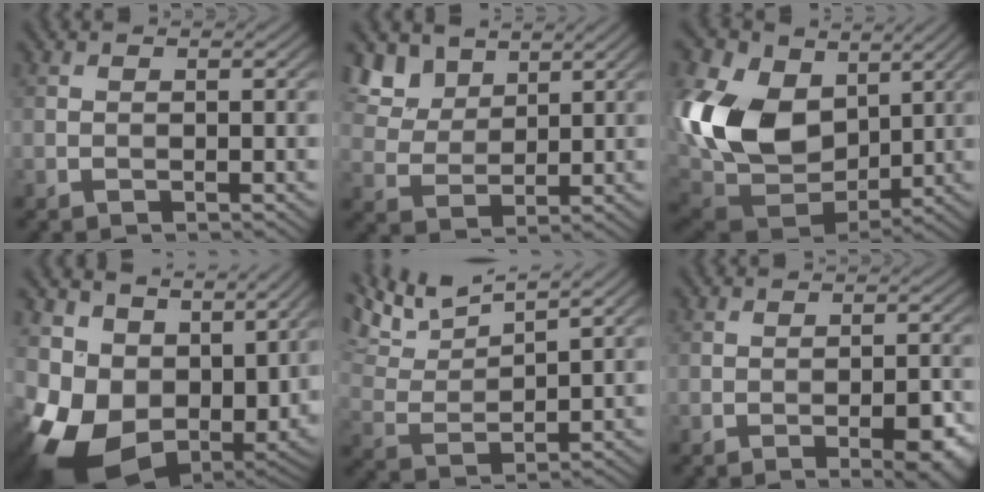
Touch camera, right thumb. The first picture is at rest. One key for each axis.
{"total": 6.7, "fx": 4.6, "fy": 3.9, "fz": 3.0, "tx": -0.090, "ty": -0.007, "tz": 0.100}
{"total": 16.5, "fx": 3.8, "fy": 11.7, "fz": 11.1, "tx": -0.293, "ty": 0.001, "tz": 0.075}
{"total": 13.6, "fx": 1.5, "fy": 10.5, "fz": 8.5, "tx": -0.205, "ty": -0.037, "tz": 0.055}
{"total": 9.1, "fx": 7.1, "fy": 2.0, "fz": 5.2, "tx": -0.122, "ty": 0.013, "tz": 0.136}
{"total": 5.1, "fx": -2.5, "fy": 1.2, "fz": 4.3, "tx": -0.063, "ty": 0.008, "tz": -0.030}